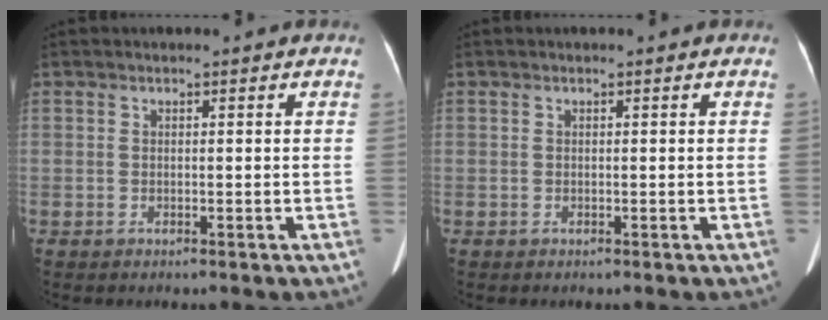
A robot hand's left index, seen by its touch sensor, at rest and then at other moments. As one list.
[{"total": 0.0}]